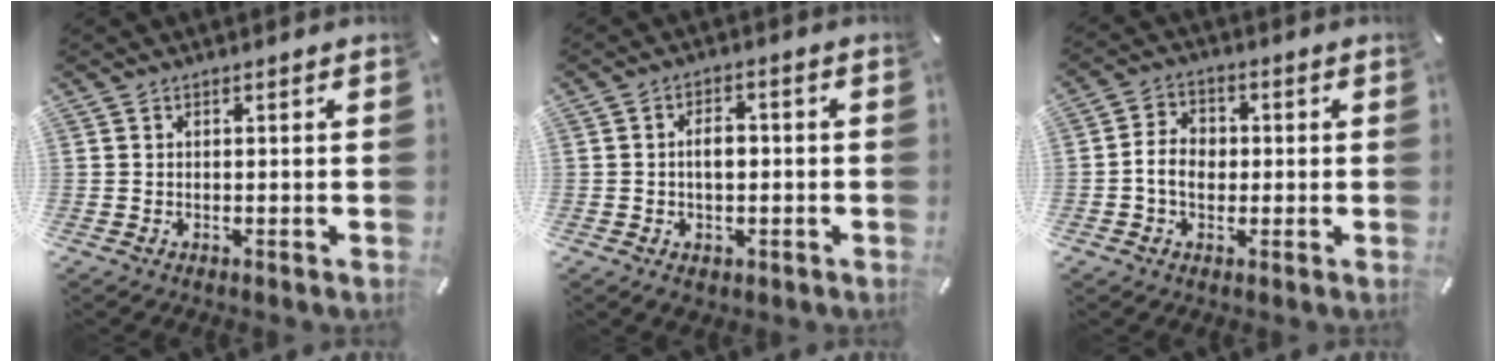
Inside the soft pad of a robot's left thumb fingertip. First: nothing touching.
{"total": 5.9, "force": [-0.6, 4.2, 4.1], "torque": [-0.053, 0.003, -0.014]}
{"total": 6.1, "force": [-0.8, 4.9, 3.6], "torque": [-0.068, 0.009, -0.016]}